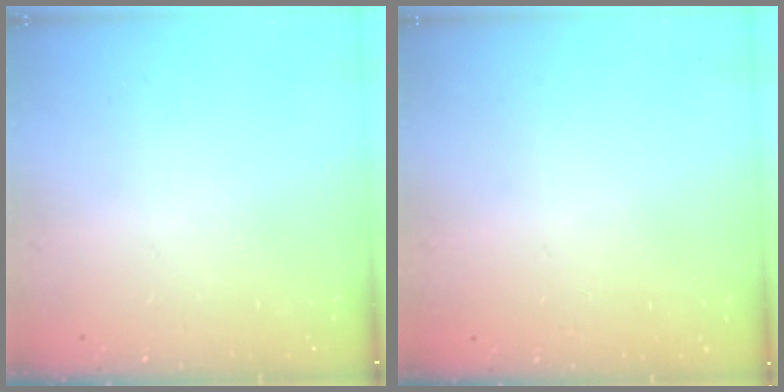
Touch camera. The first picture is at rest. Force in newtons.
{"total": 0.0}